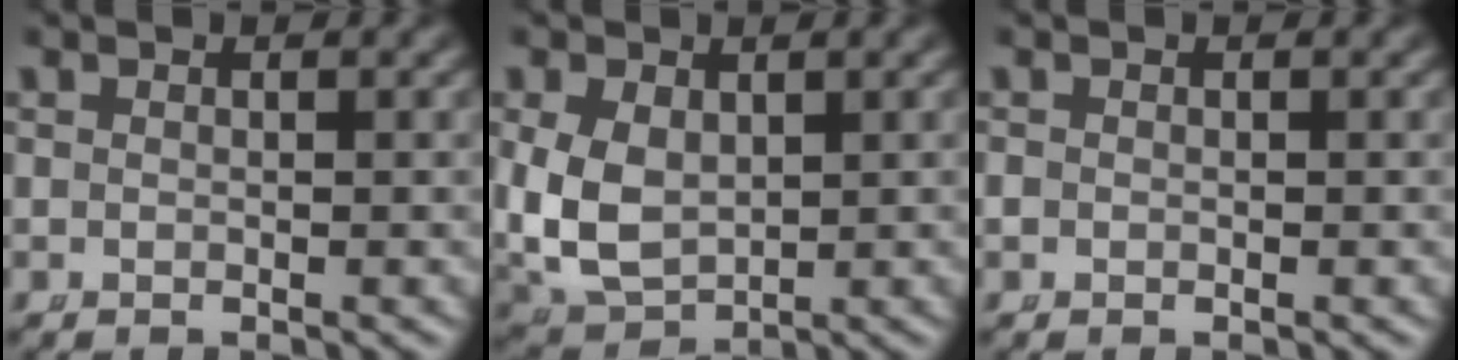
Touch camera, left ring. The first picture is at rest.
{"total": 8.9, "force": [-1.0, 7.7, 4.4], "torque": [-0.132, -0.043, 0.003]}
{"total": 0.8, "force": [-0.3, 0.7, 0.3], "torque": [-0.015, -0.007, -0.001]}